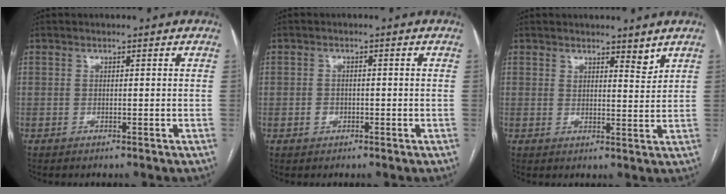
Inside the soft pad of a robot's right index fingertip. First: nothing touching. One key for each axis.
{"total": 1.7, "fx": -0.7, "fy": 1.5, "fz": 0.4, "tx": -0.004, "ty": 0.006, "tz": -0.008}
{"total": 3.2, "fx": 2.7, "fy": 0.9, "fz": 1.4, "tx": -0.020, "ty": -0.012, "tz": 0.042}